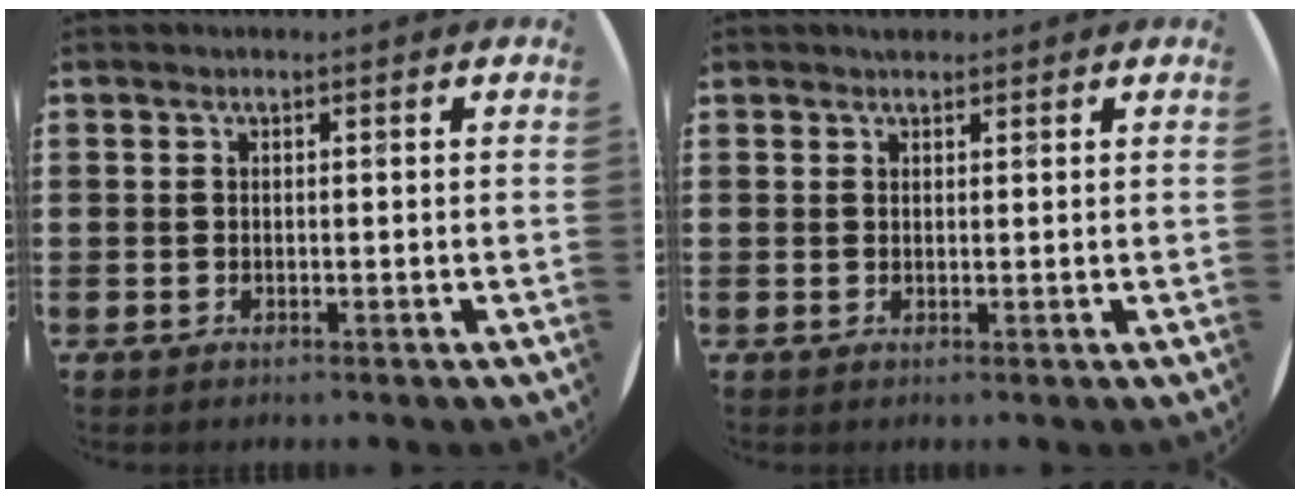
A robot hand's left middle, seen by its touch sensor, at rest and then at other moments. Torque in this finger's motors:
{"motor_torque": [0.32, -0.24, 0.02, 0.04]}